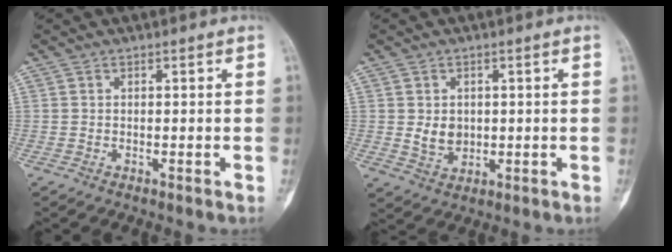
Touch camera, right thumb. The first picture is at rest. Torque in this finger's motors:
{"motor_torque": [0.26, 0.26, 0.27, -0.03, 0.01]}